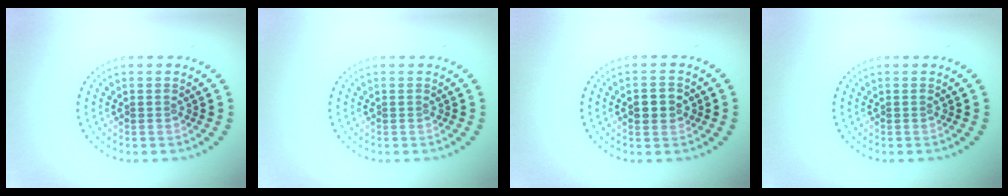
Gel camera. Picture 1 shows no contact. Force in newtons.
{"total": 0.0}
{"total": 2.2, "press": 2.2, "slide": 0.1}
{"total": 0.0}